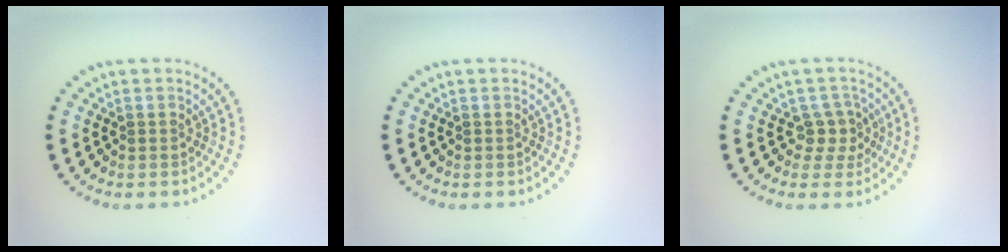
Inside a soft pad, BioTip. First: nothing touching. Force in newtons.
{"total": 0.0}
{"total": 2.2, "press": 1.7, "slide": 1.5}